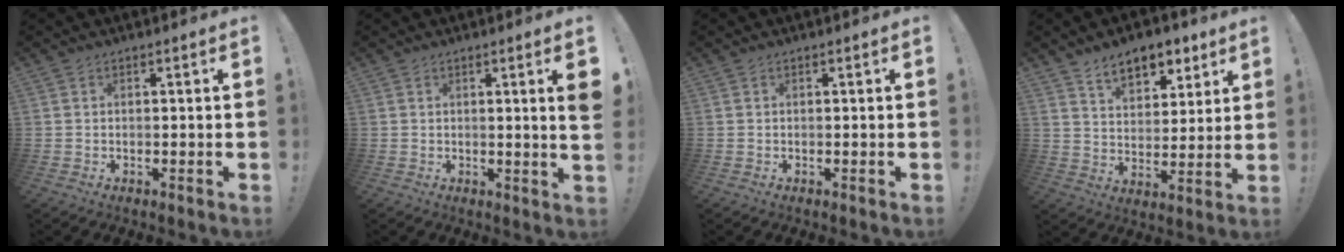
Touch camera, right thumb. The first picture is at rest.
{"total": 4.9, "force": [1.1, -0.2, 4.8], "torque": [-0.071, -0.010, 0.017]}
{"total": 0.0}
{"total": 11.0, "force": [7.5, 6.1, 5.2], "torque": [-0.066, -0.045, 0.136]}